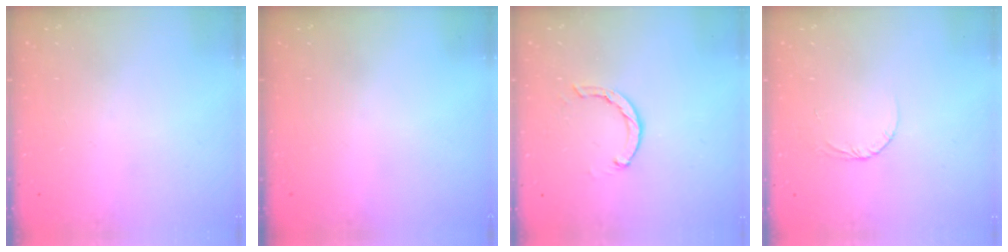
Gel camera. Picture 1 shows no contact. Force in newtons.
{"total": 0.0}
{"total": 2.1, "press": 2.1, "slide": 0.3}
{"total": 3.5, "press": 3.5, "slide": 0.3}